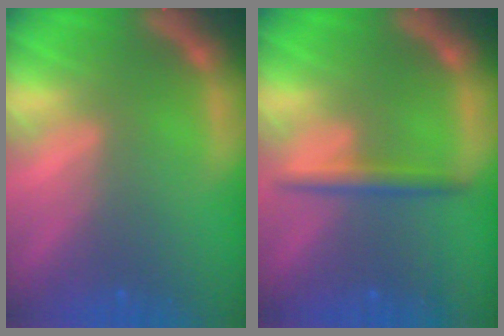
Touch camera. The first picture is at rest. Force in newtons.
{"total": 2.4}